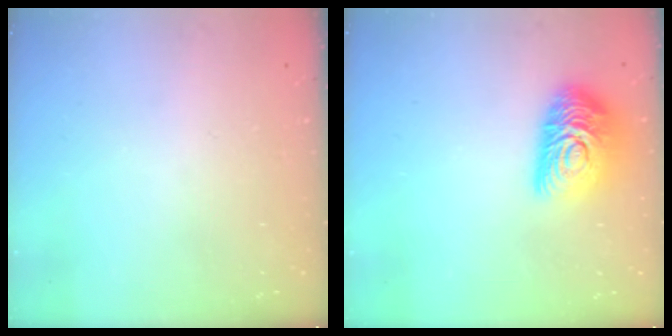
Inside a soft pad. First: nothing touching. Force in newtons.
{"total": 14.2, "press": 14.2, "slide": 0.8}